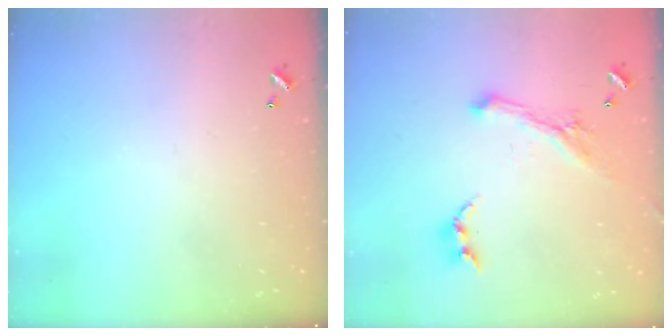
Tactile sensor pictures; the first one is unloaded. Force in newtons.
{"total": 1.8, "press": 1.7, "slide": 0.4}